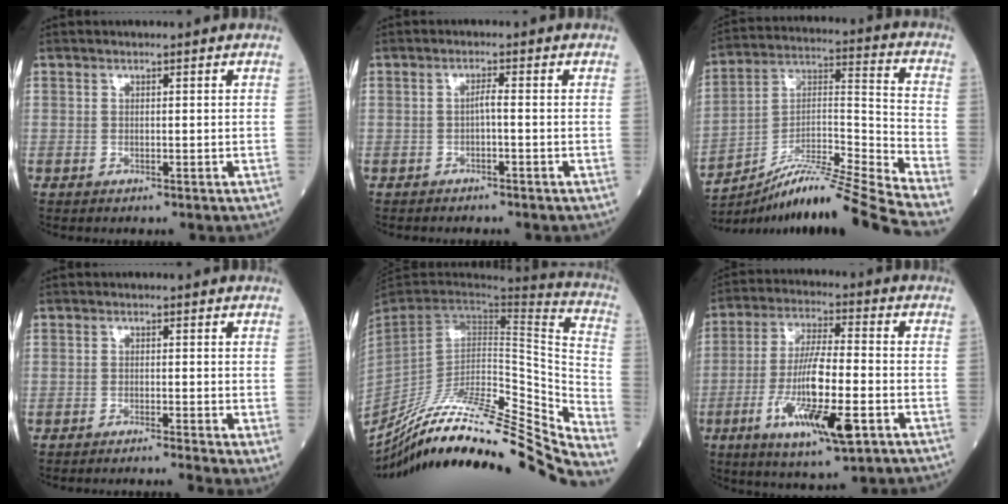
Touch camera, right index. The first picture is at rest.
{"total": 1.4, "force": [-0.4, 0.0, 1.3], "torque": [-0.027, 0.003, -0.008]}
{"total": 18.4, "force": [-15.6, -2.9, 9.4], "torque": [-0.170, 0.016, -0.276]}
{"total": 2.9, "force": [-1.6, -0.1, 2.4], "torque": [-0.022, -0.005, -0.025]}
{"total": 34.5, "force": [-29.9, 1.3, 17.2], "torque": [-0.198, -0.047, -0.447]}
{"total": 14.1, "force": [-5.0, 2.1, 13.1], "torque": [-0.249, -0.019, -0.084]}